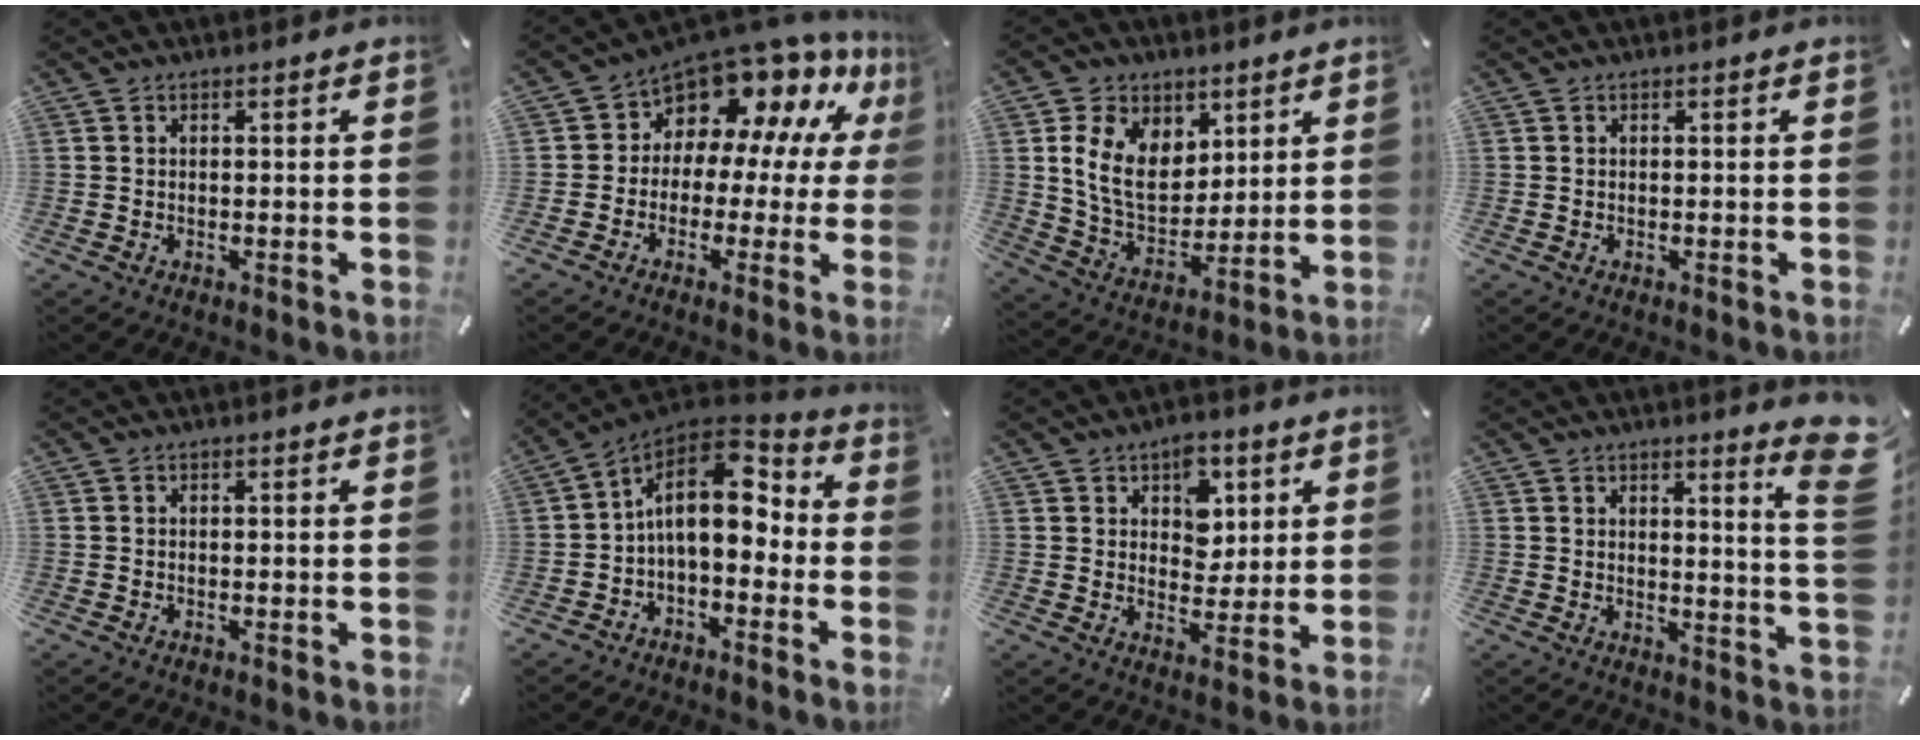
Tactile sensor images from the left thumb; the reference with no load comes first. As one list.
[{"total": 11.1, "force": [8.6, 6.0, 3.5], "torque": [-0.069, -0.089, 0.152]}, {"total": 13.6, "force": [4.8, 10.4, 7.4], "torque": [-0.152, -0.014, 0.092]}, {"total": 0.0}, {"total": 0.0}, {"total": 13.7, "force": [1.4, 8.9, 10.3], "torque": [-0.177, -0.010, 0.021]}, {"total": 7.3, "force": [3.6, 5.6, 3.0], "torque": [-0.024, -0.016, 0.056]}, {"total": 7.5, "force": [5.0, 0.8, 5.6], "torque": [-0.077, -0.039, 0.081]}]